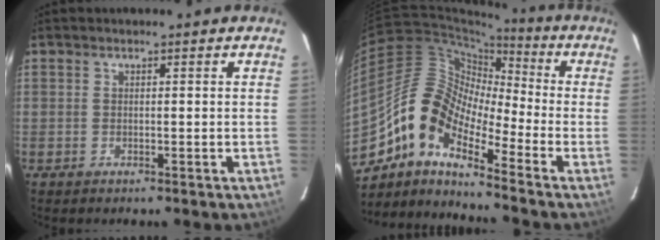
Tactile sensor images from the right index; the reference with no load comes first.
{"total": 12.7, "force": [-7.8, 4.6, 8.9], "torque": [-0.141, 0.011, -0.167]}